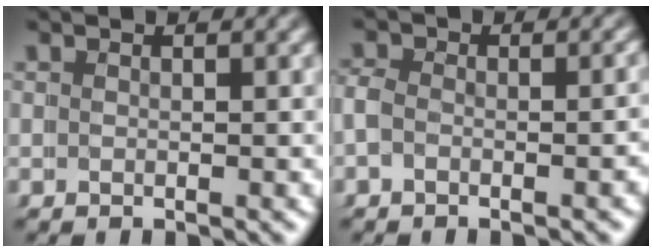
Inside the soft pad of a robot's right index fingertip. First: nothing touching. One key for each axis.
{"total": 1.6, "fx": -1.2, "fy": 0.7, "fz": 0.9, "tx": -0.019, "ty": 0.003, "tz": -0.024}